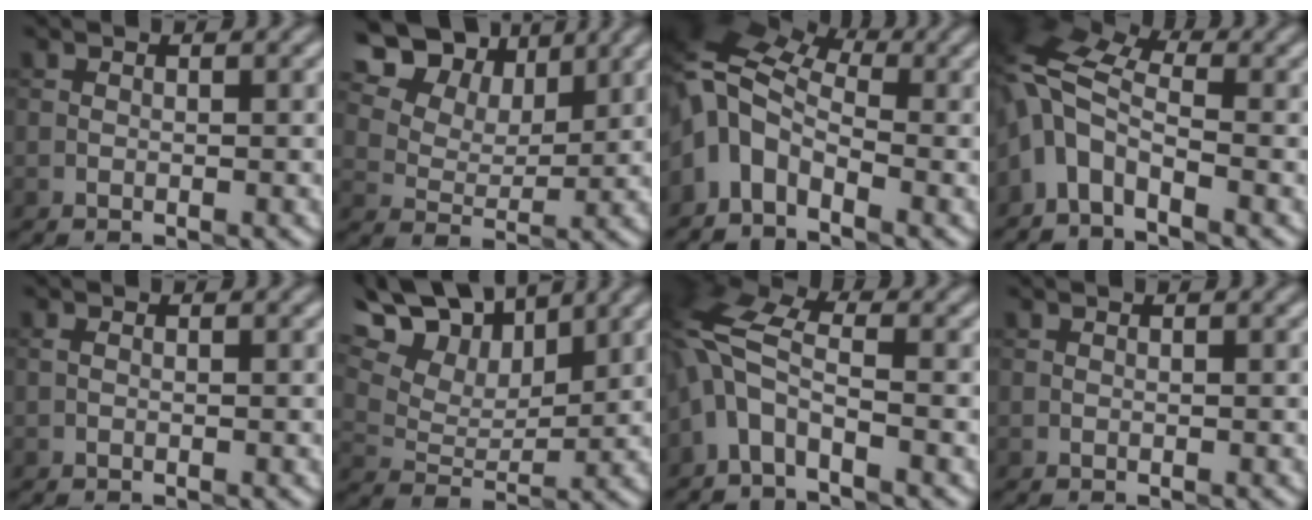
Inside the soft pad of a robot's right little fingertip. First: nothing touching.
{"total": 12.5, "force": [7.8, 7.6, 6.1], "torque": [-0.115, 0.022, 0.145]}
{"total": 7.6, "force": [-0.2, 4.5, 6.1], "torque": [-0.125, 0.020, -0.030]}
{"total": 5.8, "force": [-1.7, 3.2, 4.6], "torque": [-0.092, 0.015, -0.052]}
{"total": 0.0}
{"total": 14.2, "force": [9.9, 7.2, 7.3], "torque": [-0.155, 0.045, 0.167]}
{"total": 5.2, "force": [-2.2, 2.3, 4.0], "torque": [-0.087, 0.015, -0.056]}
{"total": 0.0}